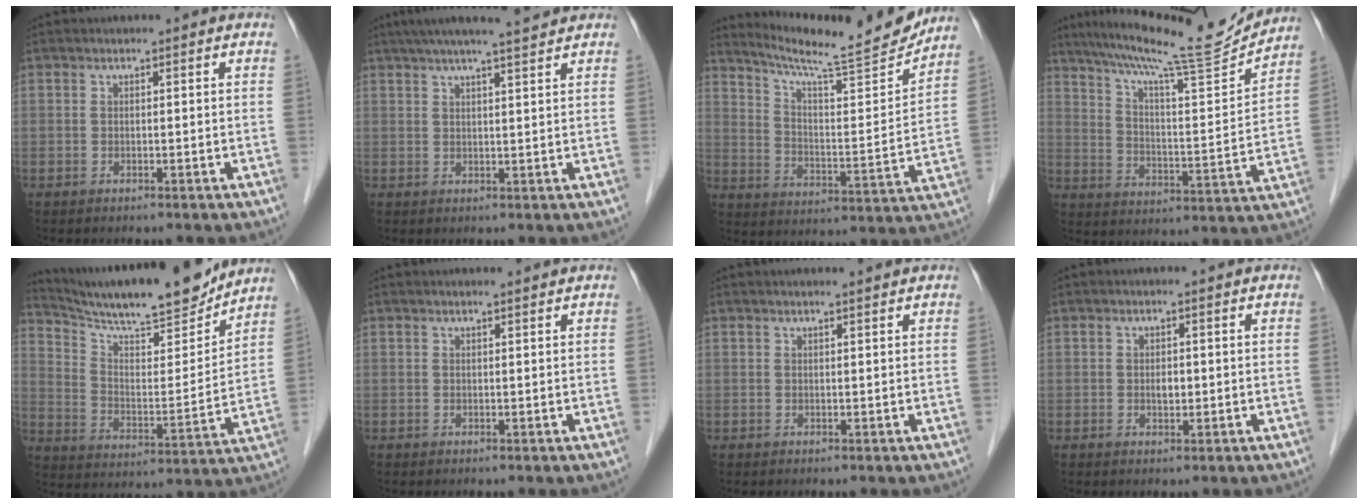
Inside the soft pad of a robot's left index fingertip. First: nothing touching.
{"total": 9.1, "force": [7.7, -0.4, 4.9], "torque": [-0.075, 0.015, 0.100]}
{"total": 17.4, "force": [16.1, 0.2, 6.6], "torque": [-0.110, -0.042, 0.234]}
{"total": 17.9, "force": [16.3, -0.2, 7.5], "torque": [-0.128, -0.027, 0.242]}
{"total": 18.7, "force": [17.1, 1.6, 7.4], "torque": [-0.133, -0.023, 0.264]}
{"total": 1.2, "force": [1.1, -0.3, 0.5], "torque": [-0.008, 0.002, 0.015]}
{"total": 1.7, "force": [1.4, -0.4, 0.8], "torque": [-0.010, 0.003, 0.019]}
{"total": 1.4, "force": [-0.3, 0.8, 1.1], "torque": [-0.017, -0.004, -0.006]}